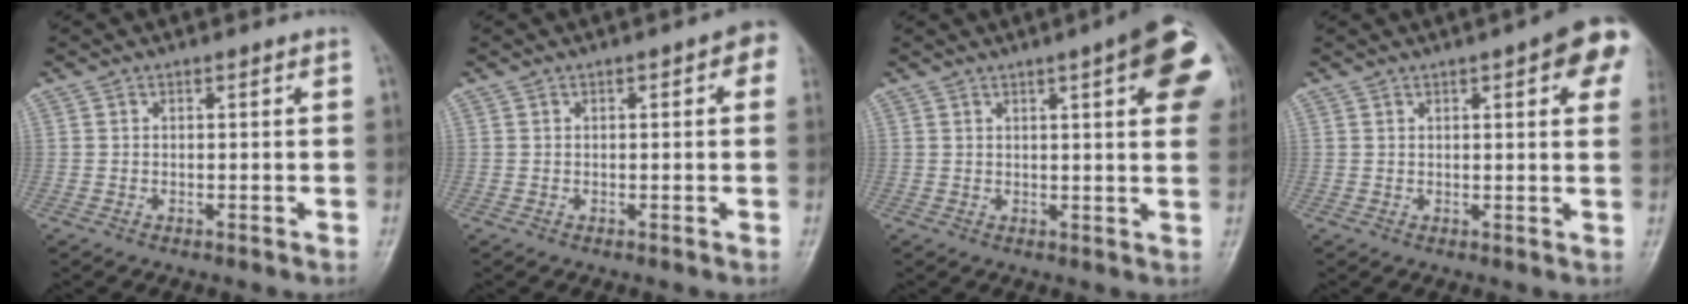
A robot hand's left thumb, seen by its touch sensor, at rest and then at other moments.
{"total": 3.6, "force": [1.0, 1.4, 3.2], "torque": [-0.029, 0.009, 0.003]}
{"total": 13.1, "force": [4.6, 2.7, 12.0], "torque": [-0.127, -0.006, 0.045]}
{"total": 9.7, "force": [4.1, 2.5, 8.5], "torque": [-0.077, -0.004, 0.038]}